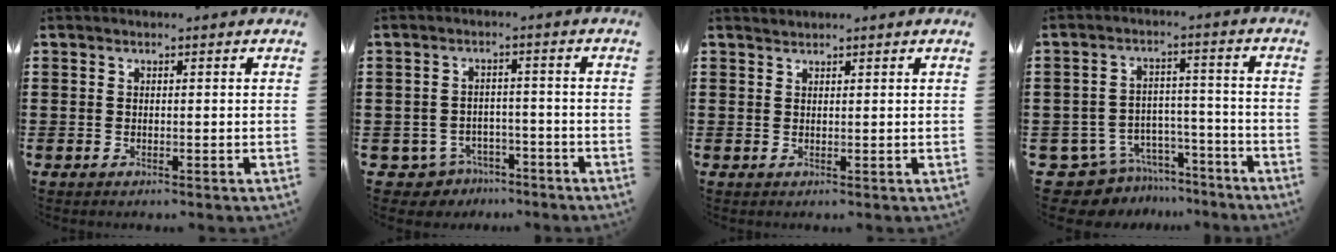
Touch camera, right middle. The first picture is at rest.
{"total": 3.6, "force": [-3.3, 1.5, 0.3], "torque": [-0.030, -0.001, -0.075]}
{"total": 0.6, "force": [0.6, 0.1, -0.1], "torque": [0.000, 0.000, 0.013]}
{"total": 8.0, "force": [-7.4, 2.8, 1.1], "torque": [-0.038, 0.021, -0.147]}